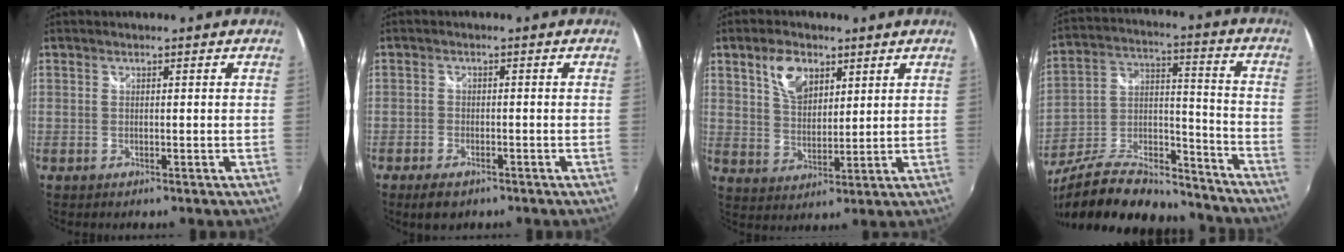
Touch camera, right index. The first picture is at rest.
{"total": 4.6, "force": [-3.2, 2.3, 2.3], "torque": [-0.059, -0.009, -0.052]}
{"total": 7.7, "force": [4.1, 4.4, 4.8], "torque": [-0.088, 0.012, 0.076]}
{"total": 26.1, "force": [-20.2, 9.8, 13.2], "torque": [-0.258, 0.014, -0.308]}